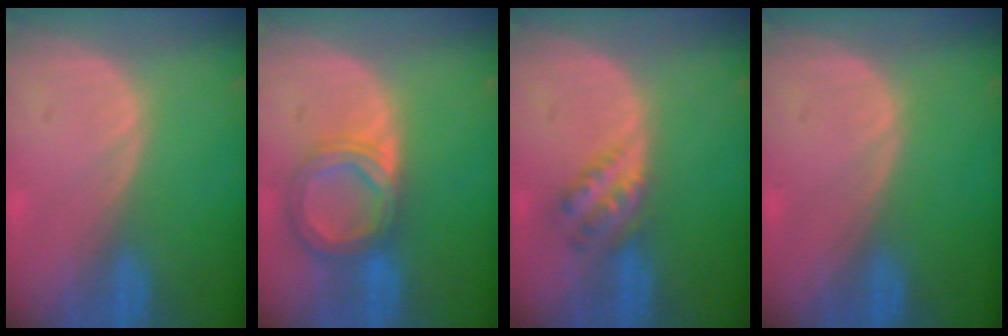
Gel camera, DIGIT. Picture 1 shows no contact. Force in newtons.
{"total": 6.7, "press": 6.2, "slide": 2.5}
{"total": 4.5, "press": 4.0, "slide": 2.0}
{"total": 0.0}